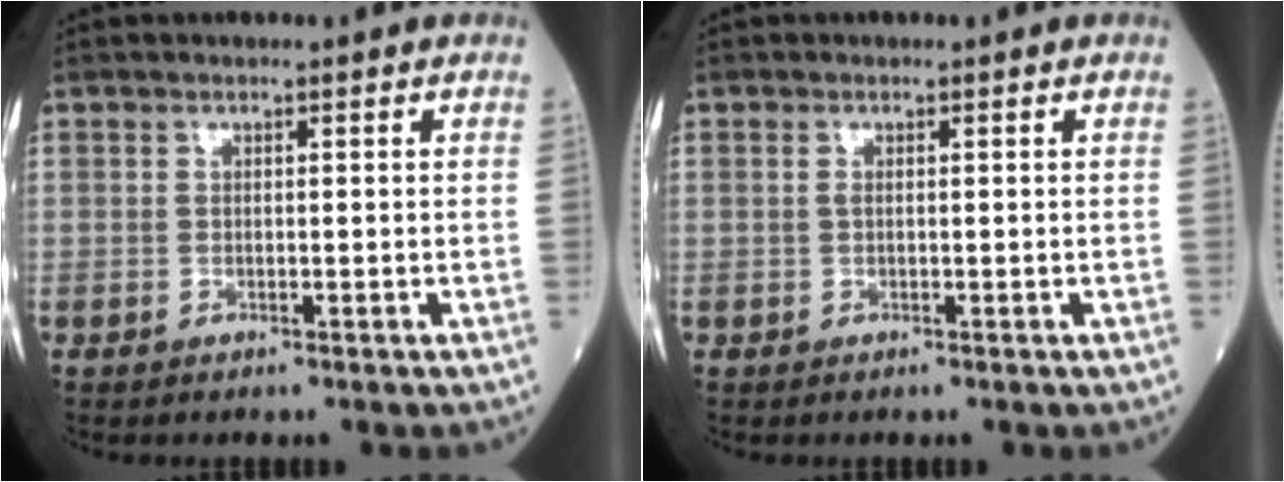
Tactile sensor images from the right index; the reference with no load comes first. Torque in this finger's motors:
{"motor_torque": [-0.07, -0.04, -0.02, 0.00]}